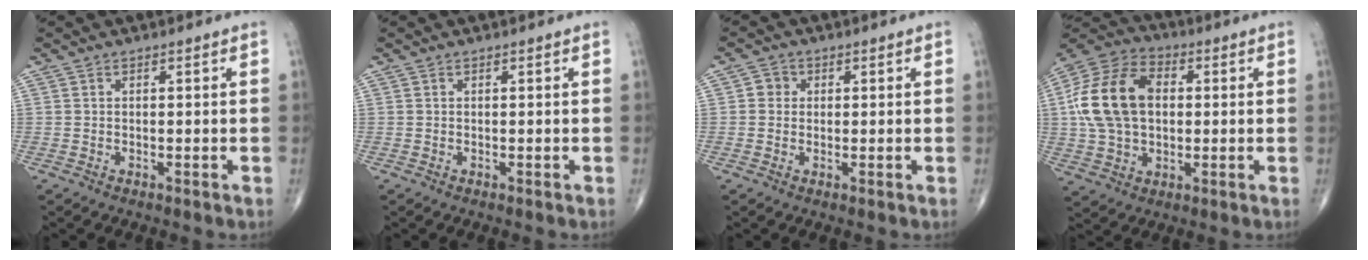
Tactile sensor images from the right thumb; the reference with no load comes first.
{"total": 0.0}
{"total": 2.4, "force": [0.3, 2.3, 0.8], "torque": [0.002, 0.005, -0.001]}
{"total": 17.7, "force": [1.8, 11.9, 12.9], "torque": [-0.241, 0.023, 0.030]}